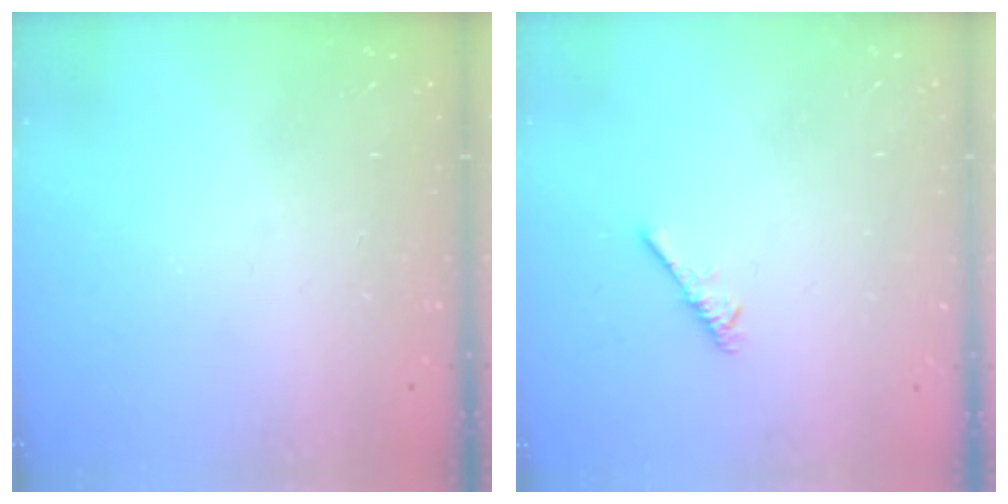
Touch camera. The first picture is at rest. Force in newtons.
{"total": 2.6, "press": 2.5, "slide": 0.5}